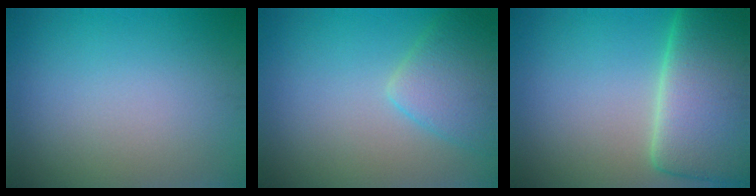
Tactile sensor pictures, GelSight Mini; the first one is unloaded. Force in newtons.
{"total": 3.9, "press": 3.9, "slide": 0.2}
{"total": 12.5, "press": 12.5, "slide": 0.7}